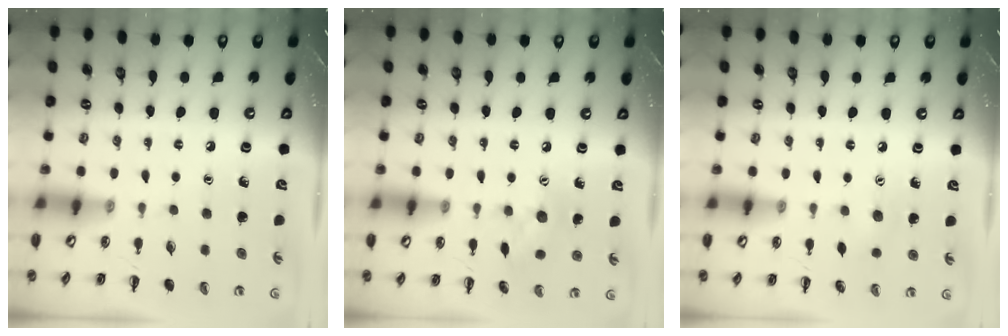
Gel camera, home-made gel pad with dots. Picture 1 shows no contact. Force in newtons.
{"total": 7.8, "press": 7.7, "slide": 1.2}
{"total": 3.3, "press": 3.2, "slide": 0.8}